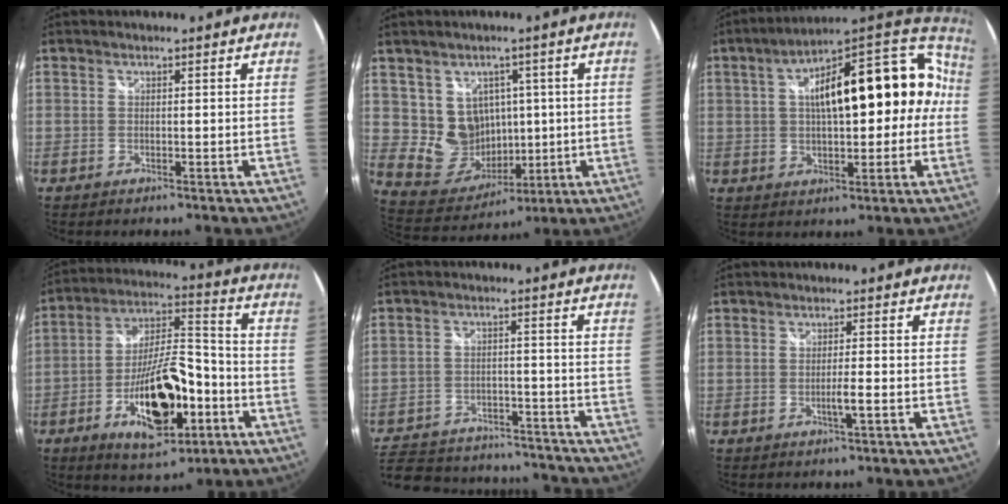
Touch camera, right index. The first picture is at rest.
{"total": 9.8, "force": [1.7, 9.2, 2.9], "torque": [-0.066, 0.001, 0.052]}
{"total": 22.2, "force": [1.8, 10.5, 19.5], "torque": [-0.305, 0.054, 0.033]}
{"total": 18.6, "force": [-7.6, 7.4, 15.4], "torque": [-0.276, 0.008, -0.116]}
{"total": 25.9, "force": [-21.2, 10.9, 10.0], "torque": [-0.231, 0.015, -0.273]}
{"total": 2.5, "force": [-0.9, -0.4, 2.3], "torque": [-0.038, -0.005, -0.017]}